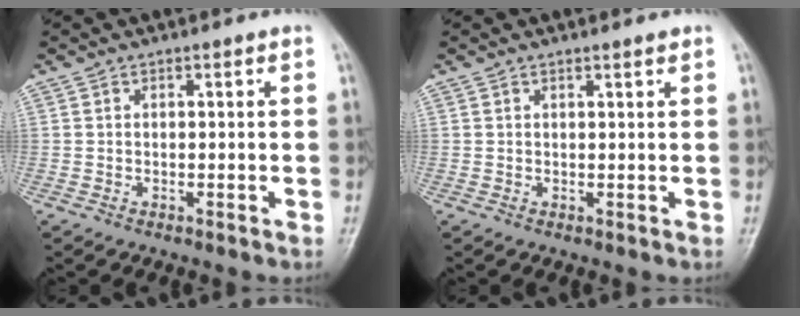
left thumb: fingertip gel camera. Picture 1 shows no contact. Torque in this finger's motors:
{"motor_torque": [-0.16, 0.10, -0.26, 0.04, 0.03]}